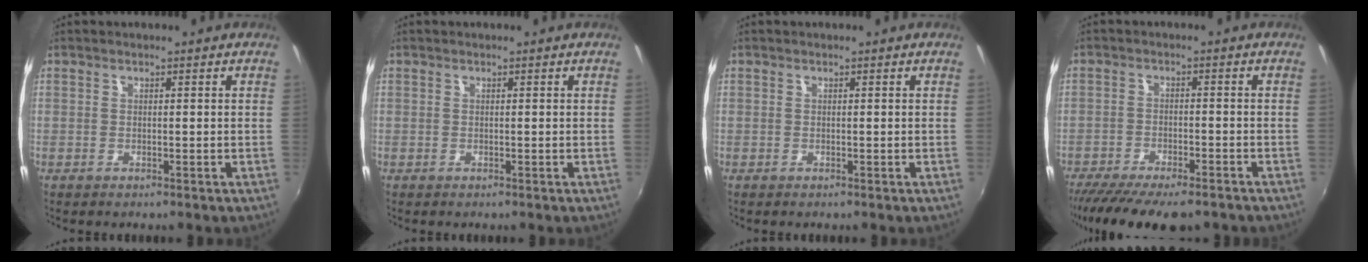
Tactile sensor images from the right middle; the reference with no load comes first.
{"total": 0.0}
{"total": 0.0}
{"total": 14.3, "force": [-11.7, 3.3, 7.4], "torque": [-0.155, -0.049, -0.183]}